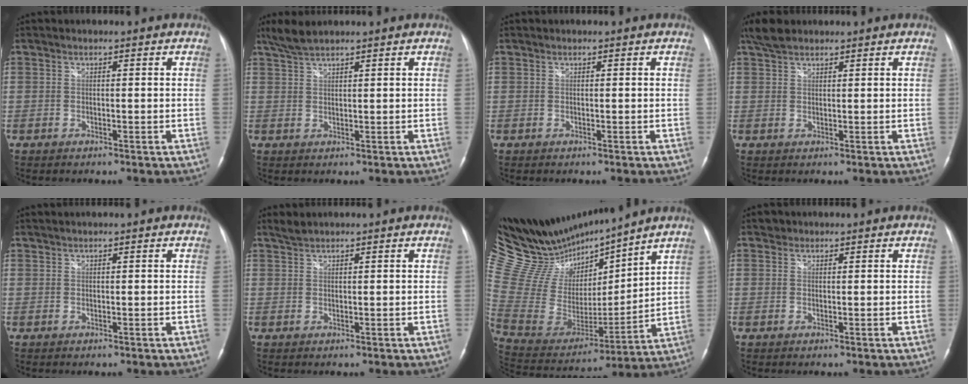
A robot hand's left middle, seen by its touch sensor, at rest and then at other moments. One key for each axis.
{"total": 3.3, "fx": 3.0, "fy": 0.1, "fz": 1.5, "tx": -0.038, "ty": 0.011, "tz": 0.064}
{"total": 0.0}
{"total": 3.5, "fx": 2.9, "fy": 1.4, "fz": 1.4, "tx": -0.034, "ty": 0.014, "tz": 0.057}
{"total": 0.9, "fx": 0.9, "fy": -0.2, "fz": 0.3, "tx": -0.007, "ty": 0.010, "tz": 0.022}
{"total": 1.4, "fx": 1.4, "fy": -0.1, "fz": 0.2, "tx": -0.007, "ty": 0.007, "tz": 0.034}
{"total": 20.3, "fx": 18.4, "fy": 3.2, "fz": 8.1, "tx": -0.164, "ty": -0.011, "tz": 0.342}
{"total": 0.9, "fx": 0.7, "fy": 0.6, "fz": -0.1, "tx": 0.004, "ty": 0.002, "tz": 0.009}